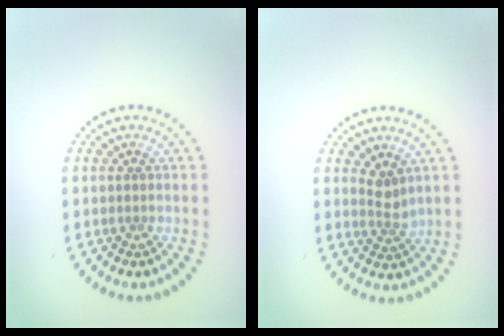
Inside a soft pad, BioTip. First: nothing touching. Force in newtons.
{"total": 1.8, "press": 1.2, "slide": 1.3}